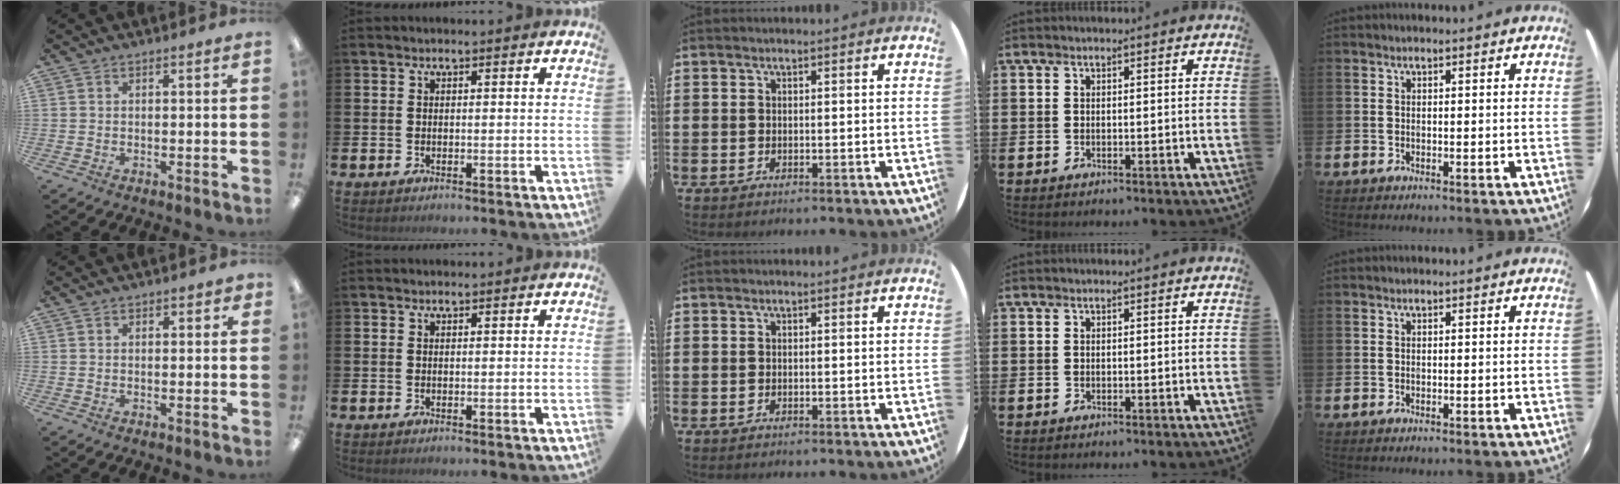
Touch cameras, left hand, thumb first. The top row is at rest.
{"thumb": {"total": 1.1, "force": [0.3, 0.7, 0.8], "torque": [-0.008, 0.001, 0.003]}, "index": {"total": 0.6, "force": [0.5, 0.1, 0.0], "torque": [0.014, -0.005, 0.007]}}